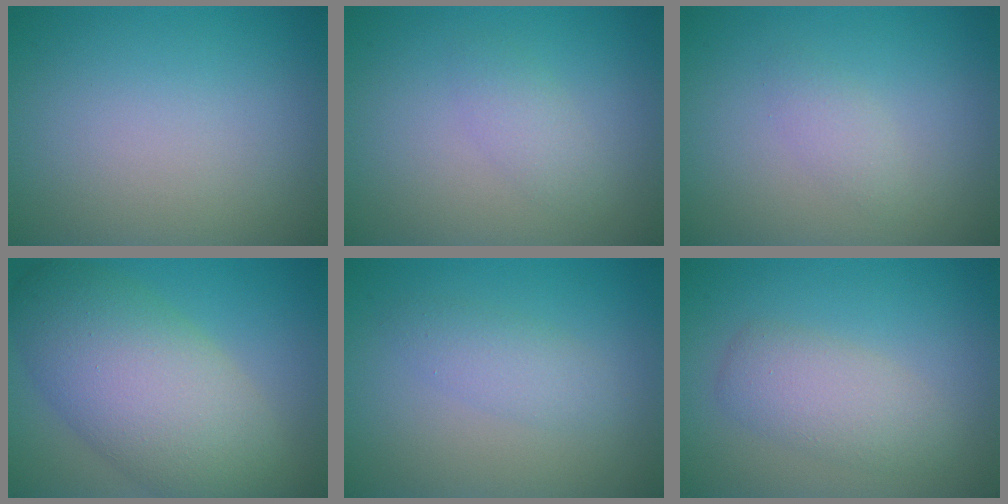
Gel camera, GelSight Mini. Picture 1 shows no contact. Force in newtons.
{"total": 1.5, "press": 1.5, "slide": 0.0}
{"total": 1.2, "press": 1.2, "slide": 0.1}
{"total": 9.9, "press": 9.9, "slide": 0.6}
{"total": 2.0, "press": 2.0, "slide": 0.1}
{"total": 3.3, "press": 3.3, "slide": 0.0}